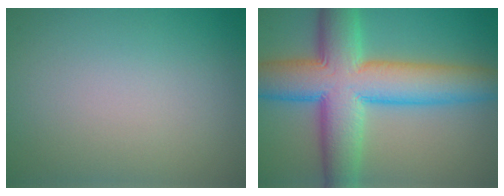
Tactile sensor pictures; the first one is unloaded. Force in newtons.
{"total": 11.9, "press": 11.8, "slide": 0.4}